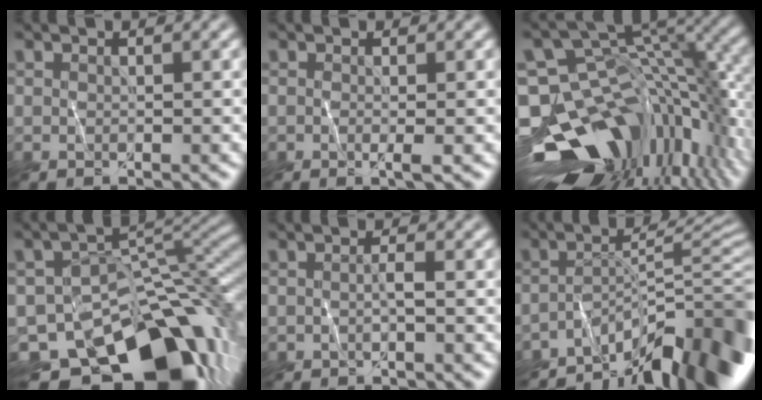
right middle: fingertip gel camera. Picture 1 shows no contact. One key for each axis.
{"total": 1.0, "fx": -0.1, "fy": 0.2, "fz": 1.0, "tx": -0.015, "ty": -0.002, "tz": -0.003}
{"total": 15.6, "fx": -5.5, "fy": 9.4, "fz": 11.2, "tx": -0.189, "ty": 0.009, "tz": -0.073}
{"total": 14.8, "fx": -7.9, "fy": 8.9, "fz": 8.7, "tx": -0.132, "ty": -0.006, "tz": -0.111}
{"total": 0.6, "fx": -0.2, "fy": -0.1, "fz": 0.5, "tx": -0.007, "ty": 0.007, "tz": -0.005}
{"total": 10.4, "fx": -7.5, "fy": 2.1, "fz": 7.0, "tx": -0.091, "ty": 0.009, "tz": -0.127}